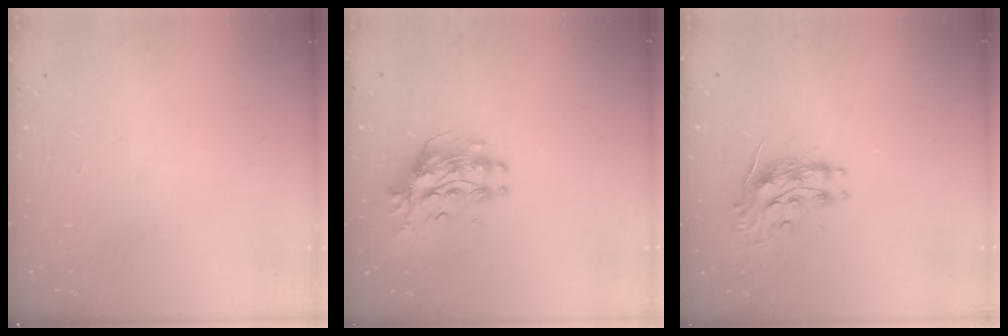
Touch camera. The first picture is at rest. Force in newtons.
{"total": 9.0, "press": 9.0, "slide": 0.8}
{"total": 9.4, "press": 9.4, "slide": 0.3}